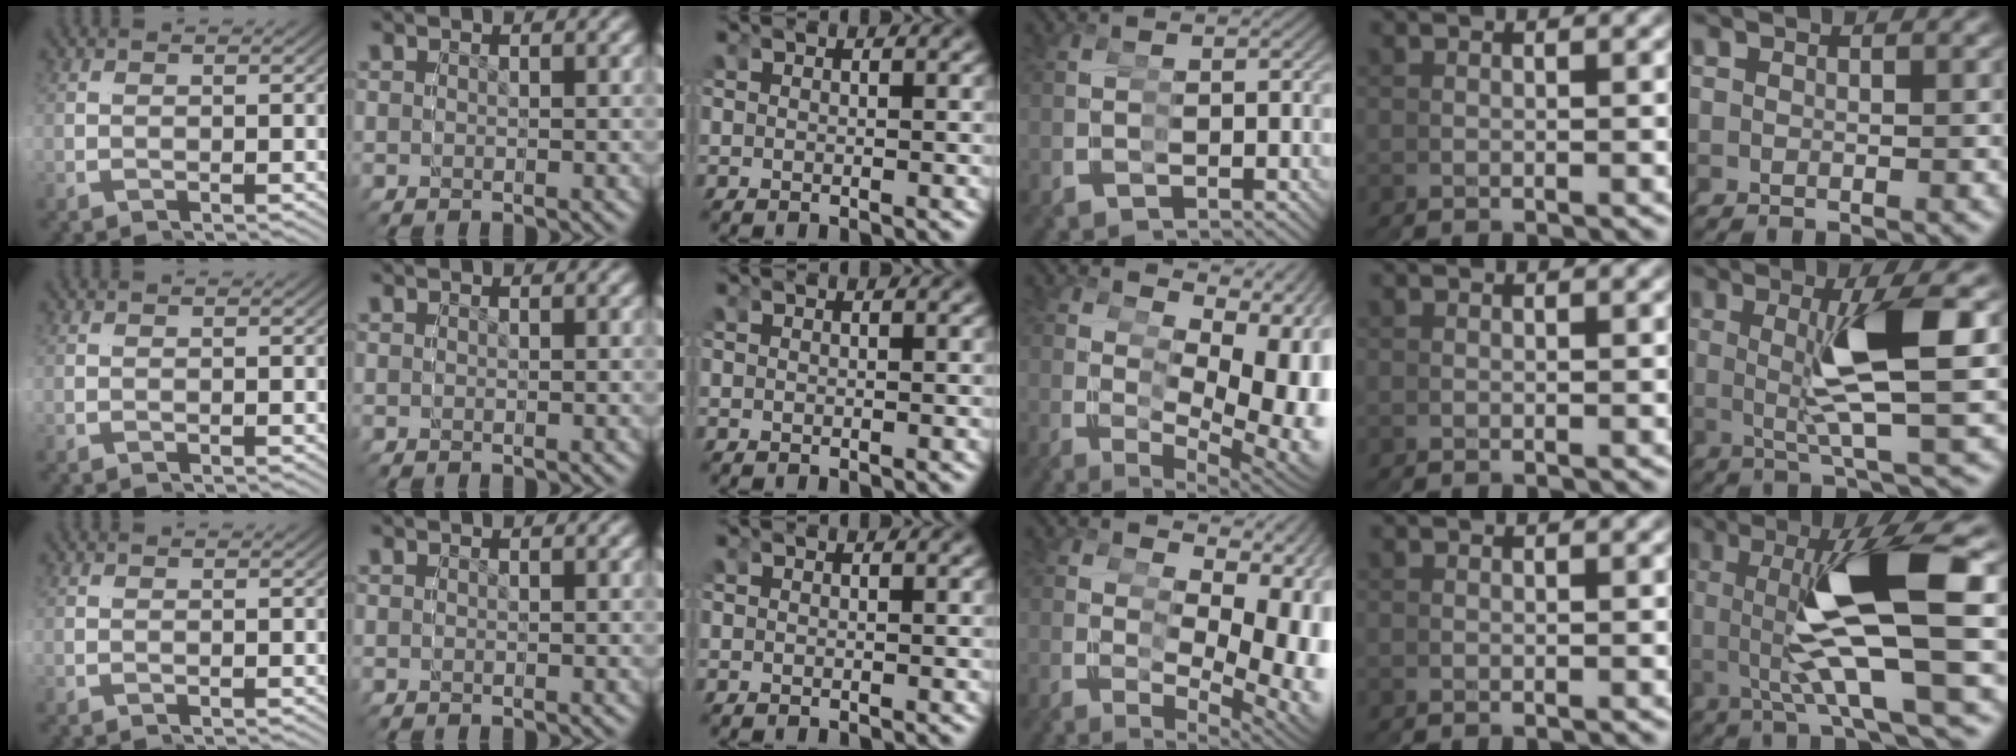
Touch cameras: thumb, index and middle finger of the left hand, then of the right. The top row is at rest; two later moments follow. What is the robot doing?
{"motion": "grasp_and_lifting", "object": "legos"}